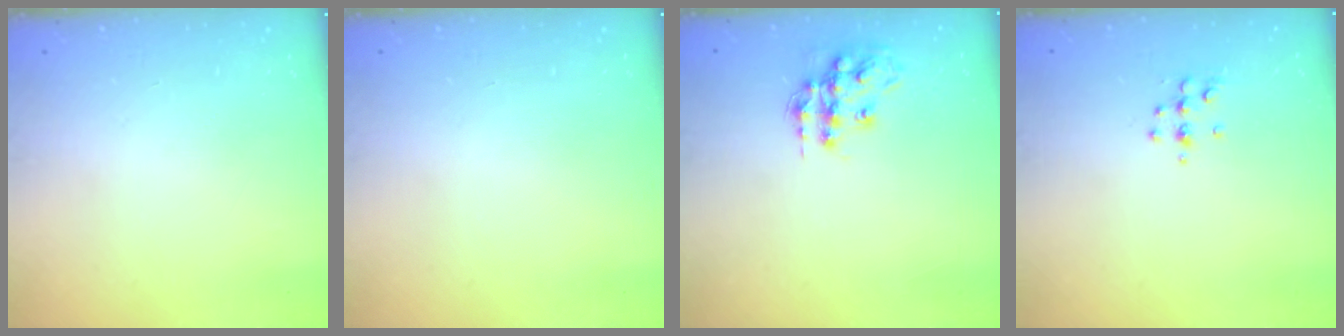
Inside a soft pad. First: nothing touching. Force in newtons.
{"total": 0.0}
{"total": 13.3, "press": 13.3, "slide": 0.8}
{"total": 5.0, "press": 4.8, "slide": 1.4}